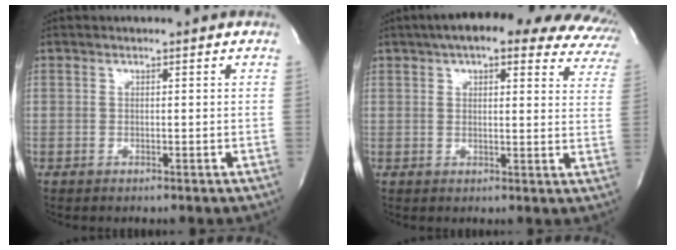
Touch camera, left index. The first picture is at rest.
{"total": 24.2, "force": [19.6, 6.3, 12.7], "torque": [-0.171, 0.001, 0.210]}